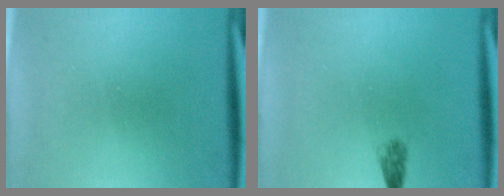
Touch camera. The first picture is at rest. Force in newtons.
{"total": 1.8}